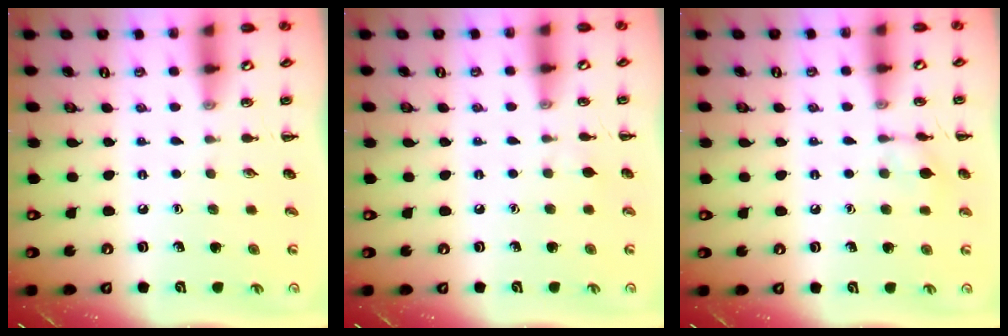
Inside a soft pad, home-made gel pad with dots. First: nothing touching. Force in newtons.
{"total": 2.8, "press": 2.6, "slide": 1.1}
{"total": 7.5, "press": 7.2, "slide": 1.9}